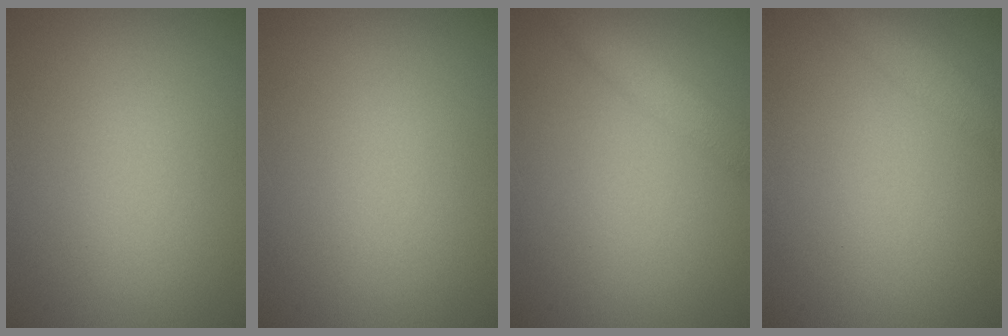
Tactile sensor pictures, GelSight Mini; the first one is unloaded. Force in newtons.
{"total": 0.0}
{"total": 2.5, "press": 2.5, "slide": 0.1}
{"total": 2.3, "press": 2.3, "slide": 0.1}